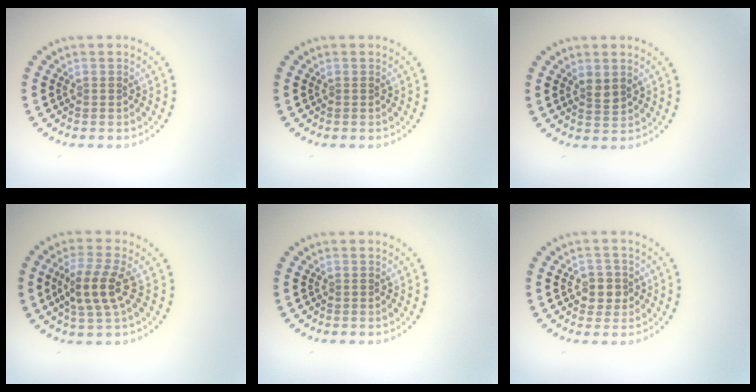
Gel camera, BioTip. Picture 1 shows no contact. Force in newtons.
{"total": 0.0}
{"total": 1.4, "press": 1.4, "slide": 0.5}
{"total": 3.8, "press": 3.4, "slide": 1.7}
{"total": 0.0}
{"total": 2.1, "press": 2.0, "slide": 0.7}